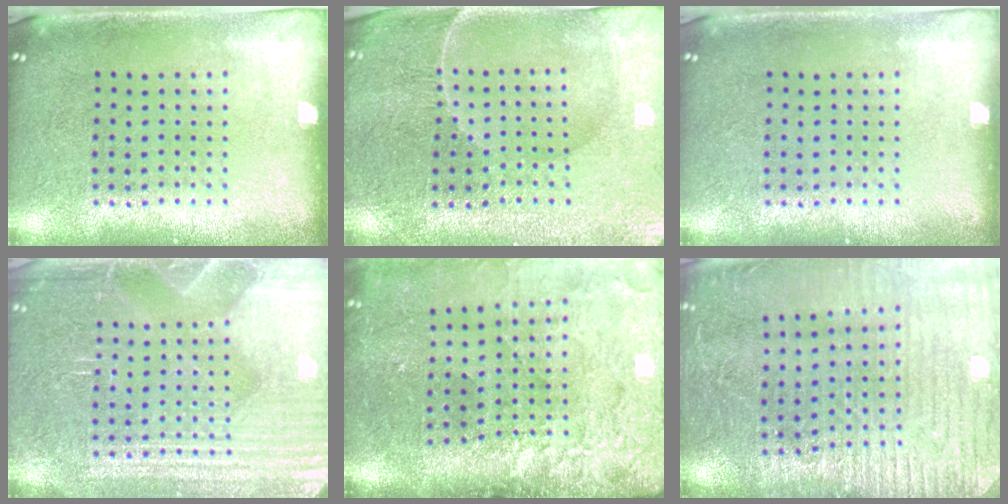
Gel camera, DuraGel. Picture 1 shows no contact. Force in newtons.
{"total": 1.3, "press": 1.2, "slide": 0.3}
{"total": 0.0}
{"total": 5.9, "press": 5.9, "slide": 0.8}
{"total": 4.6, "press": 3.5, "slide": 3.0}
{"total": 3.2, "press": 3.2, "slide": 0.1}